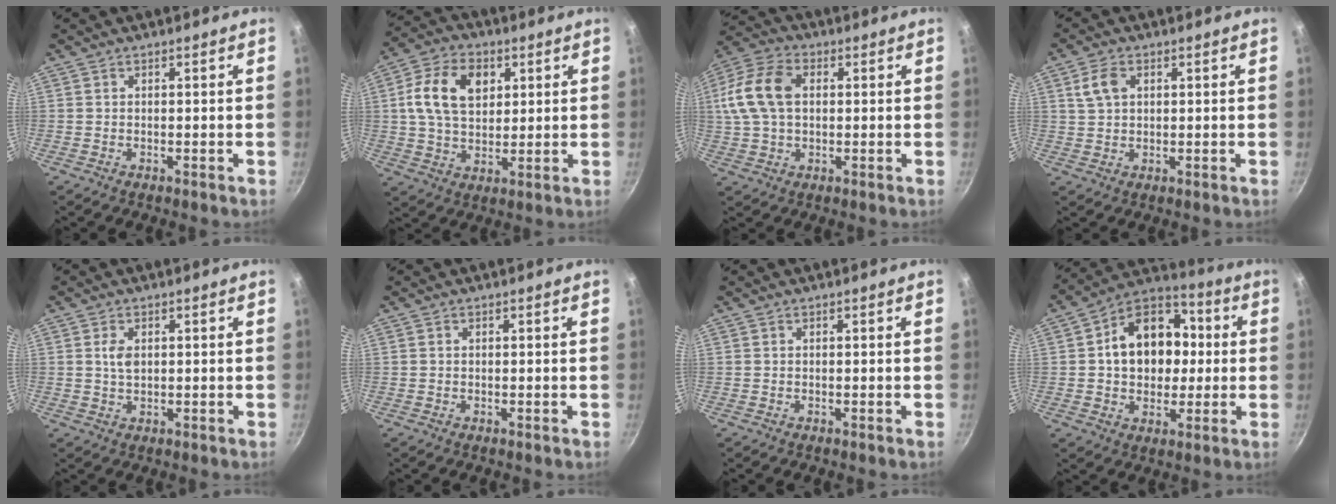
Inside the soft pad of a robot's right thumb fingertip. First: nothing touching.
{"total": 12.4, "force": [3.2, 8.5, 8.4], "torque": [-0.137, 0.002, 0.050]}
{"total": 13.3, "force": [2.2, 8.8, 9.8], "torque": [-0.187, 0.020, 0.029]}
{"total": 4.8, "force": [1.6, 3.2, 3.1], "torque": [-0.053, 0.003, 0.029]}
{"total": 2.9, "force": [0.7, 1.8, 2.2], "torque": [-0.035, -0.002, 0.012]}
{"total": 0.0}
{"total": 0.0}
{"total": 16.8, "force": [1.7, 12.8, 10.7], "torque": [-0.129, 0.028, 0.015]}